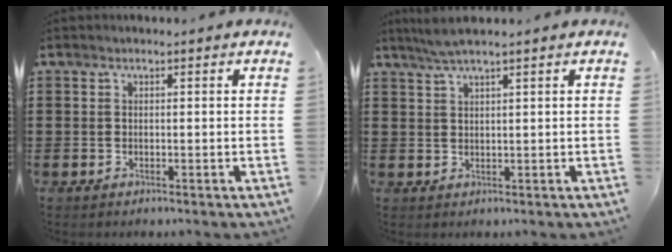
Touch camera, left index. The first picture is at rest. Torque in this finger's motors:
{"motor_torque": [-0.15, -0.10, -0.08, -0.01]}